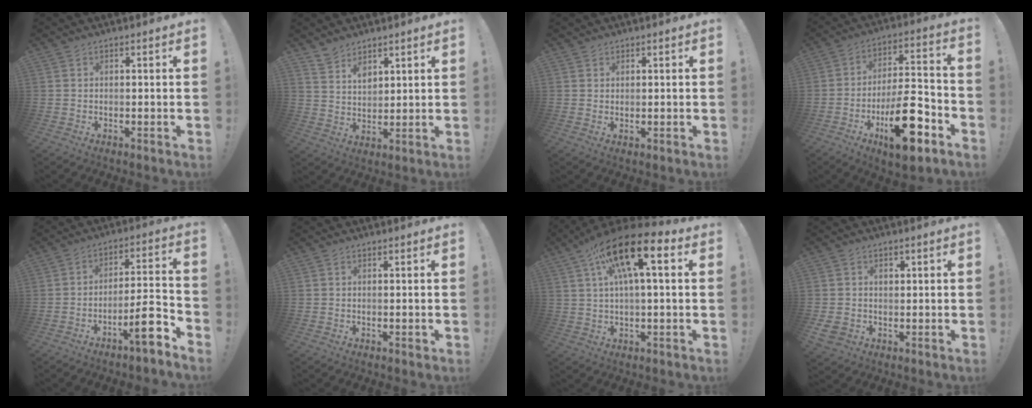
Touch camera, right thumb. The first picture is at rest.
{"total": 6.2, "force": [5.0, 3.4, 1.2], "torque": [-0.022, -0.036, 0.096]}
{"total": 1.2, "force": [0.9, 0.9, 0.1], "torque": [-0.001, -0.004, 0.016]}
{"total": 19.7, "force": [-8.8, 7.6, 15.9], "torque": [-0.249, 0.053, -0.135]}
{"total": 11.6, "force": [-6.9, 2.2, 9.1], "torque": [-0.128, 0.035, -0.114]}
{"total": 0.6, "force": [0.1, 0.4, 0.4], "torque": [-0.006, 0.001, 0.002]}
{"total": 16.3, "force": [6.2, 5.0, 14.2], "torque": [-0.238, -0.023, 0.094]}
{"total": 4.6, "force": [1.0, 4.2, 1.7], "torque": [-0.028, -0.011, 0.016]}